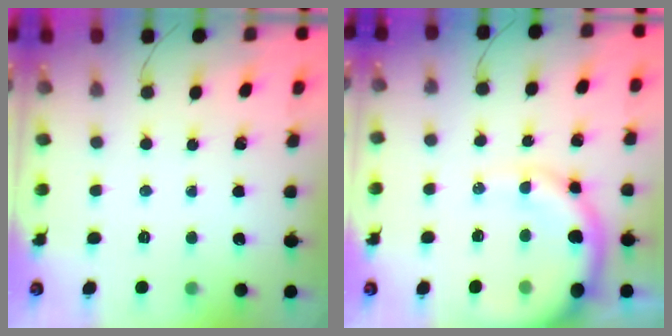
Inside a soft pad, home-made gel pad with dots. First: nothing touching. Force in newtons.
{"total": 13.1, "press": 12.8, "slide": 2.6}